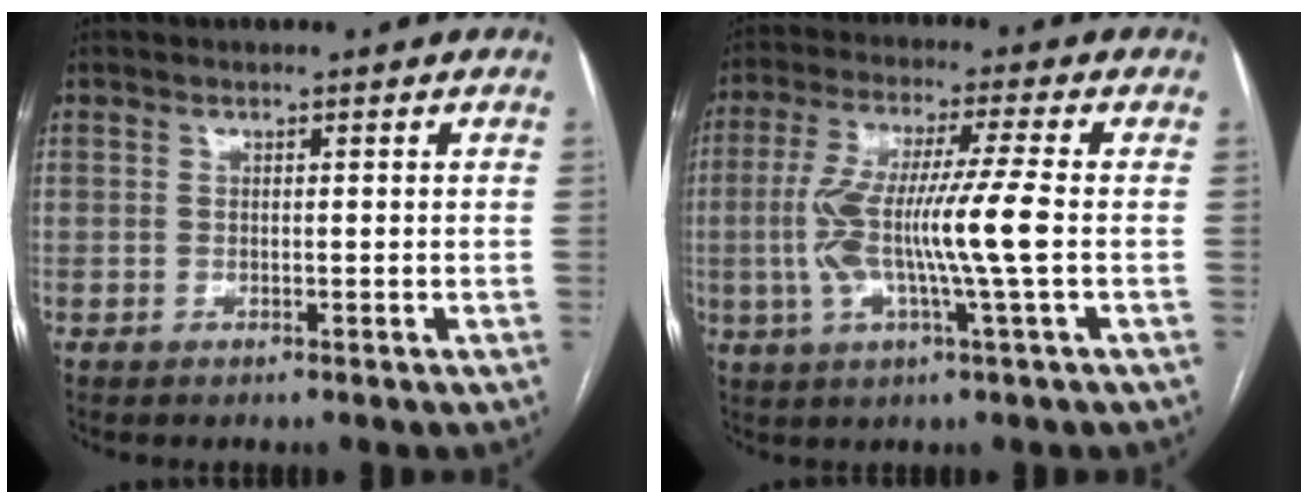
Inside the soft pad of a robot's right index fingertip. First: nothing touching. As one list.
[{"total": 12.1, "force": [-1.3, -0.2, 12.0], "torque": [-0.240, 0.007, -0.028]}]